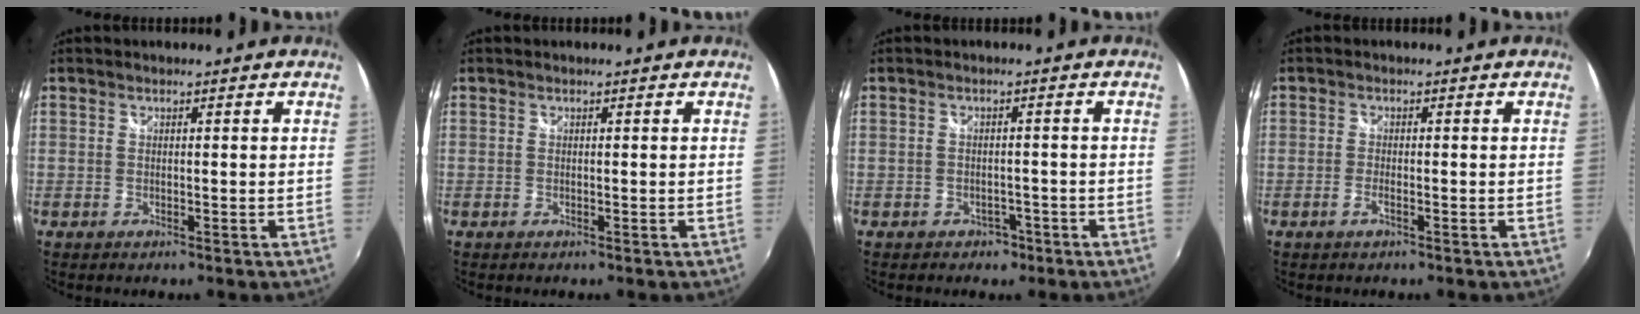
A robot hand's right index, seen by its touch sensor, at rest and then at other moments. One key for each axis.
{"total": 0.0}
{"total": 3.2, "fx": -2.0, "fy": 2.4, "fz": 0.9, "tx": -0.023, "ty": 0.001, "tz": -0.022}
{"total": 1.5, "fx": -0.9, "fy": 0.4, "fz": 1.1, "tx": -0.027, "ty": -0.002, "tz": -0.017}